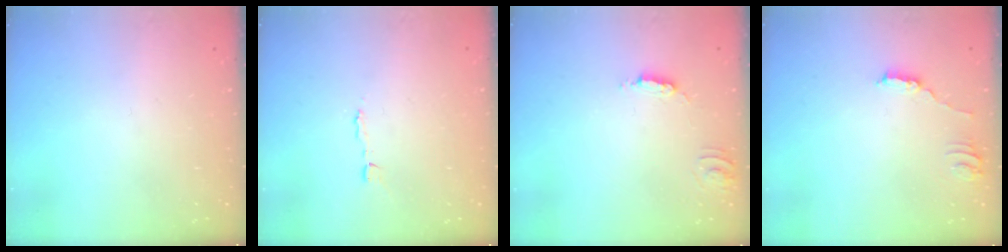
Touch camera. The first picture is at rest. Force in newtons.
{"total": 2.1, "press": 2.1, "slide": 0.0}
{"total": 2.5, "press": 2.5, "slide": 0.1}
{"total": 2.5, "press": 2.5, "slide": 0.2}